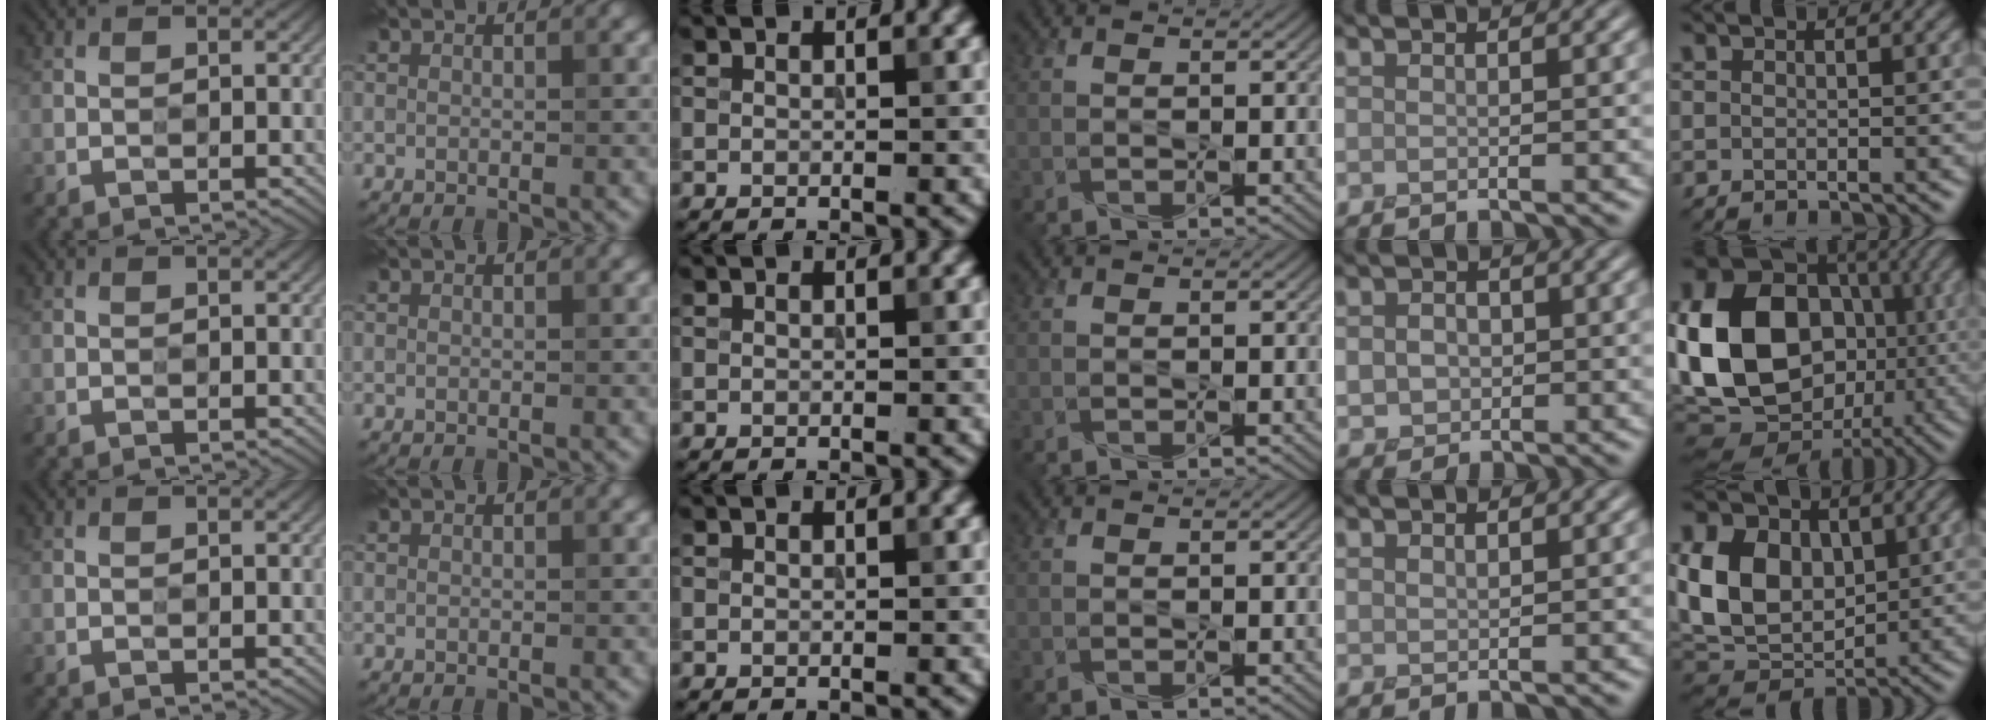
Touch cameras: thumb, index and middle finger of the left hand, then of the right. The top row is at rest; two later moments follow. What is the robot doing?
{"motion": "press", "object": "gel pad"}